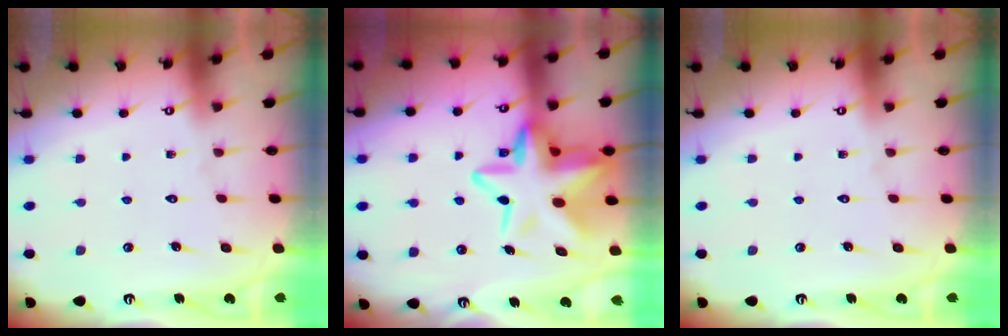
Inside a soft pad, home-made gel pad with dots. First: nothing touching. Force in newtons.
{"total": 17.2, "press": 16.9, "slide": 3.0}
{"total": 0.0}